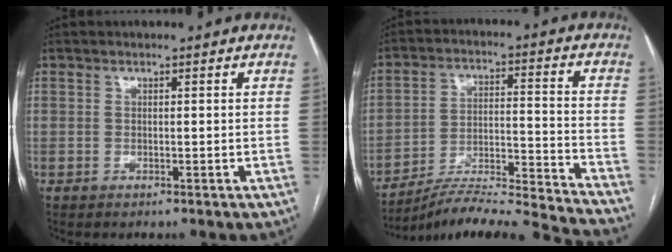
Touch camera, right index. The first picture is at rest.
{"total": 20.1, "force": [-19.1, -2.1, 6.1], "torque": [-0.083, -0.003, -0.291]}